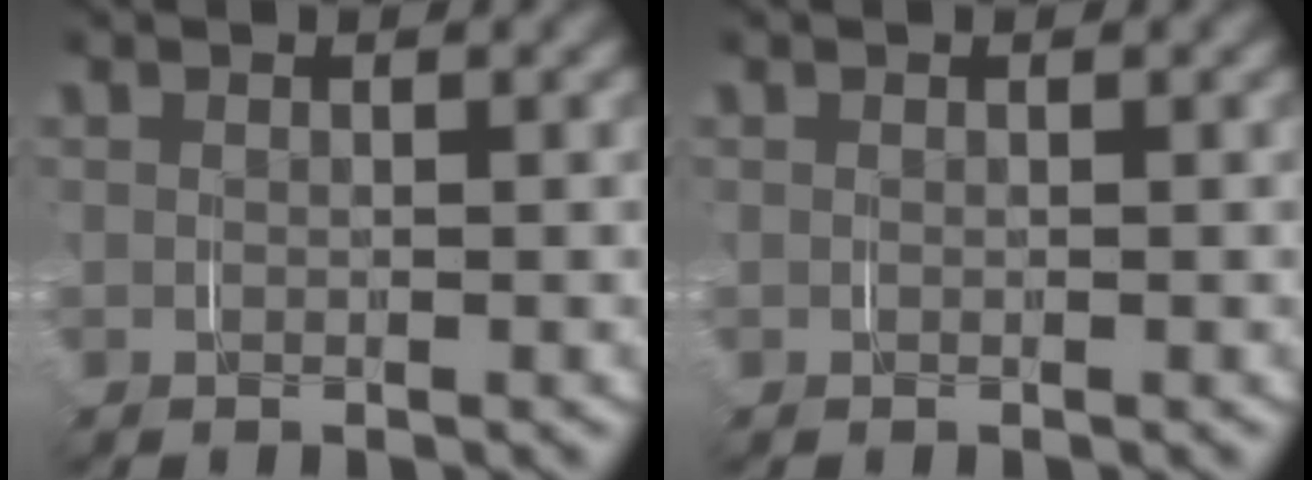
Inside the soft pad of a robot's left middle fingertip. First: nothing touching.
{"total": 0.0}